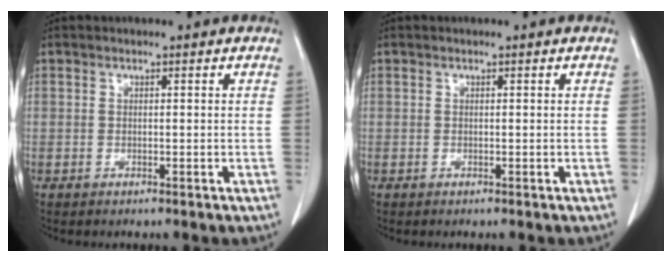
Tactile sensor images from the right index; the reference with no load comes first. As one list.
[{"total": 0.0}]